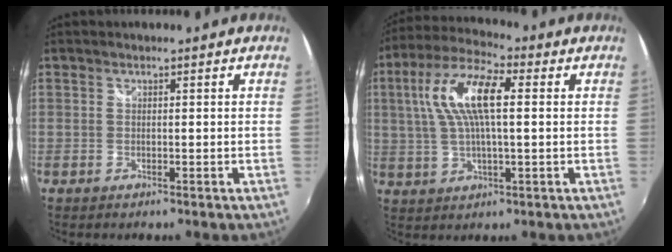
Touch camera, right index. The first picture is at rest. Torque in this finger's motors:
{"motor_torque": [0.49, 0.05, 0.42, 0.21]}